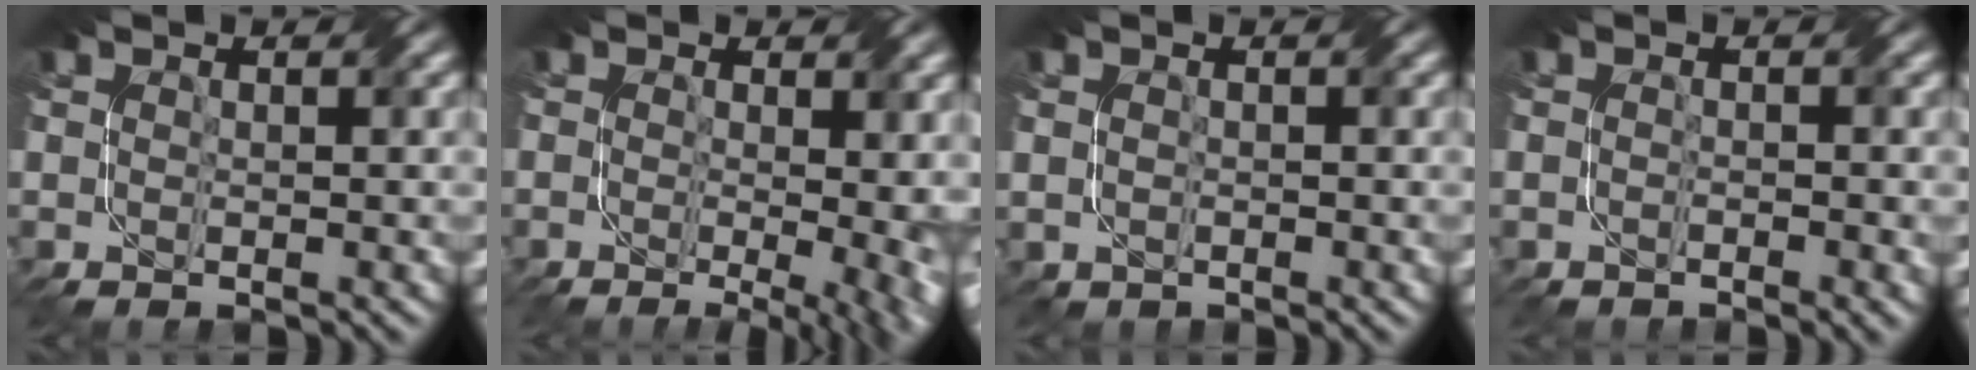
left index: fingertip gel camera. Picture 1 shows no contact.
{"total": 11.5, "force": [-0.6, 6.3, 9.5], "torque": [-0.100, 0.007, 0.014]}
{"total": 0.7, "force": [0.1, 0.5, -0.4], "torque": [0.008, 0.000, 0.006]}
{"total": 1.6, "force": [-0.9, 0.5, 1.2], "torque": [-0.012, -0.003, -0.008]}